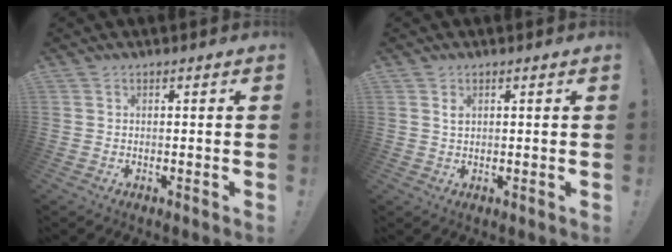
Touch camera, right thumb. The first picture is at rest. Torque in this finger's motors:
{"motor_torque": [0.22, 0.31, 0.26, -0.24, 0.00]}